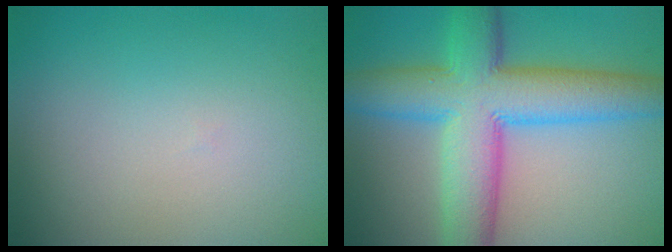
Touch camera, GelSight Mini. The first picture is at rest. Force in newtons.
{"total": 11.0, "press": 11.0, "slide": 0.2}